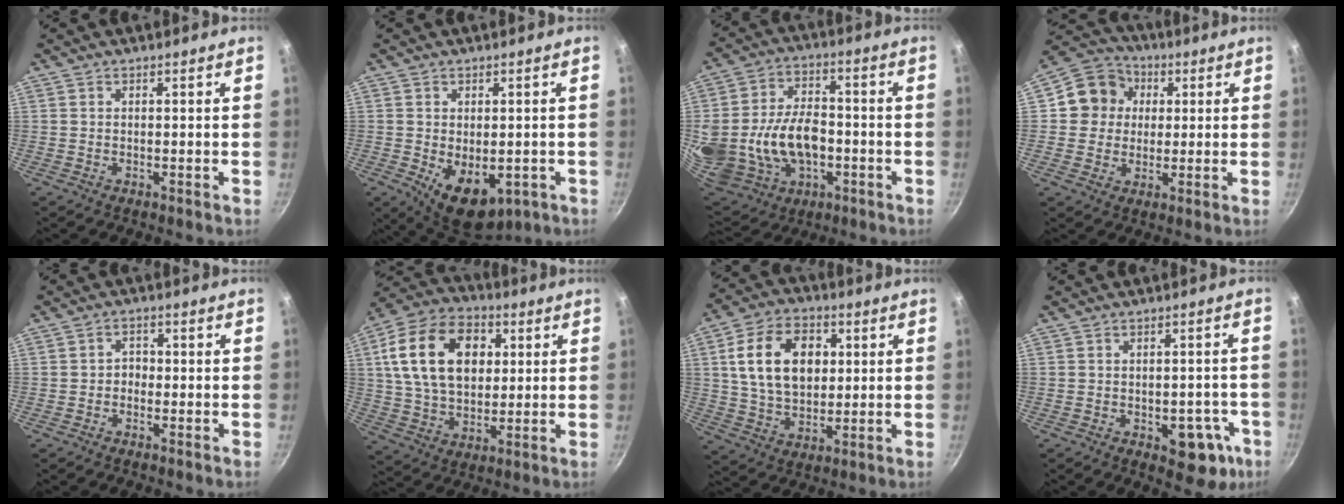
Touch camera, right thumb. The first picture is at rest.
{"total": 10.4, "force": [-2.6, 6.4, 7.7], "torque": [-0.091, -0.012, -0.018]}
{"total": 23.2, "force": [-3.2, 16.5, 16.0], "torque": [-0.332, 0.029, -0.034]}
{"total": 10.1, "force": [1.8, 9.3, 3.6], "torque": [-0.026, 0.014, 0.015]}
{"total": 2.3, "force": [-0.7, 1.9, 1.0], "torque": [0.000, 0.012, -0.015]}
{"total": 20.2, "force": [4.7, 13.8, 14.0], "torque": [-0.226, 0.009, 0.075]}
{"total": 16.0, "force": [3.3, 11.0, 11.1], "torque": [-0.170, 0.003, 0.056]}
{"total": 9.7, "force": [-3.7, 5.6, 7.1], "torque": [-0.041, 0.017, -0.042]}